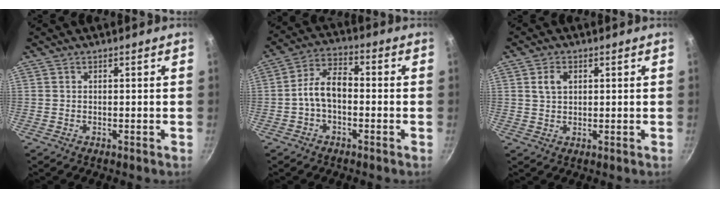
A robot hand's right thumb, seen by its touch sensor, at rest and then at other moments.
{"total": 7.9, "force": [-1.2, 4.7, 6.3], "torque": [-0.110, 0.032, -0.034]}
{"total": 3.5, "force": [1.2, 2.3, 2.3], "torque": [-0.038, -0.001, 0.024]}